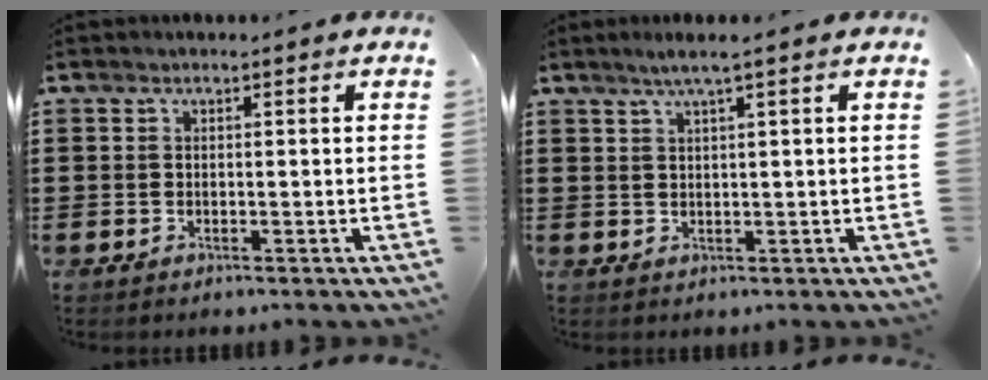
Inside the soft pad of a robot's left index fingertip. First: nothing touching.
{"total": 2.2, "force": [1.2, -0.3, 1.8], "torque": [-0.037, -0.001, 0.021]}